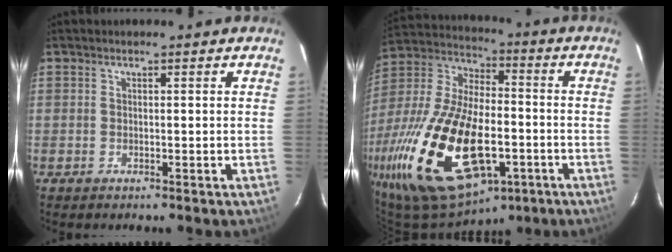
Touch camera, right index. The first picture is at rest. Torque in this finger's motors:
{"motor_torque": [2.14, 0.00, 1.05, 0.21]}